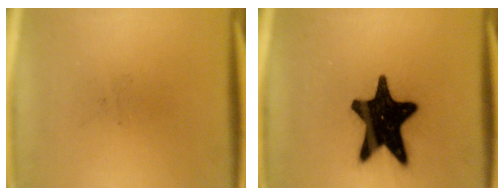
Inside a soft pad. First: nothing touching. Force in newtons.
{"total": 19.8}